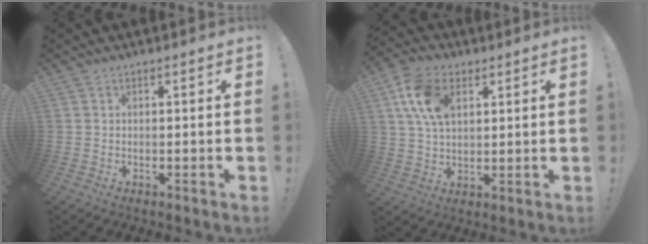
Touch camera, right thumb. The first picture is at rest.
{"total": 13.6, "force": [4.9, 8.7, 9.2], "torque": [-0.173, 0.003, 0.095]}